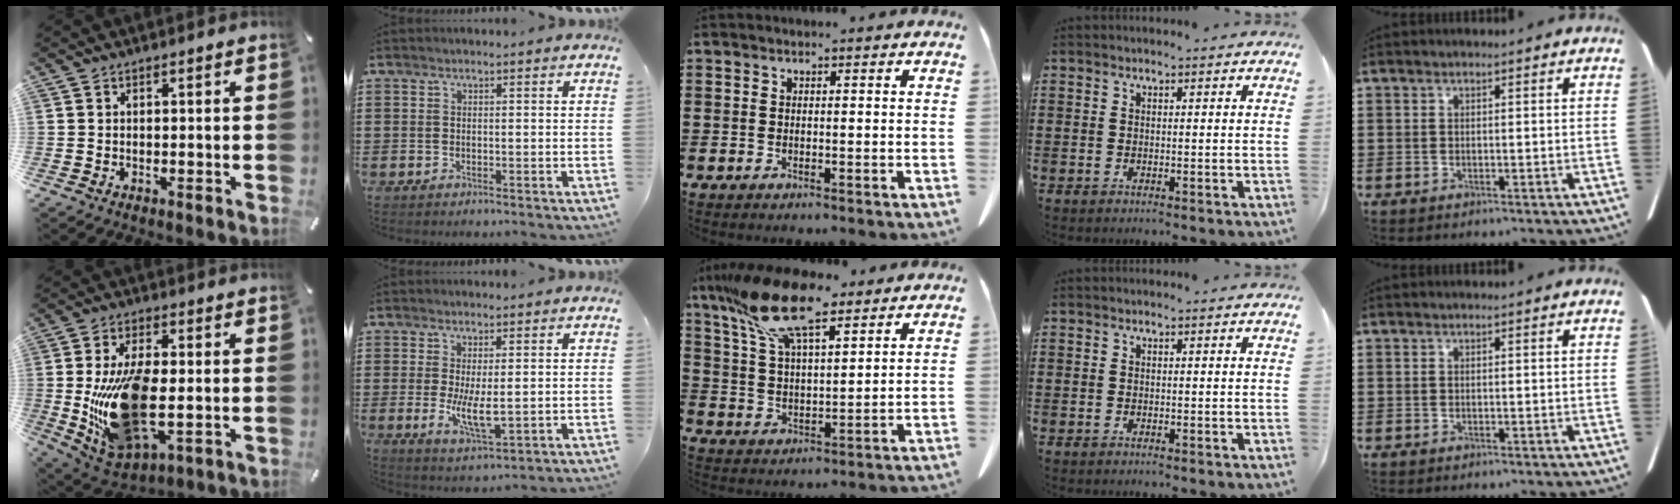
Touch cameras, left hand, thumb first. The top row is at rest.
{"thumb": {"total": 20.7, "force": [-0.8, 11.1, 17.5], "torque": [-0.353, -0.020, 0.002]}, "index": {"total": 6.1, "force": [0.0, 2.1, 5.8], "torque": [-0.109, -0.009, 0.000]}, "middle": {"total": 14.1, "force": [9.9, 4.3, 9.0], "torque": [-0.207, -0.019, 0.178]}}